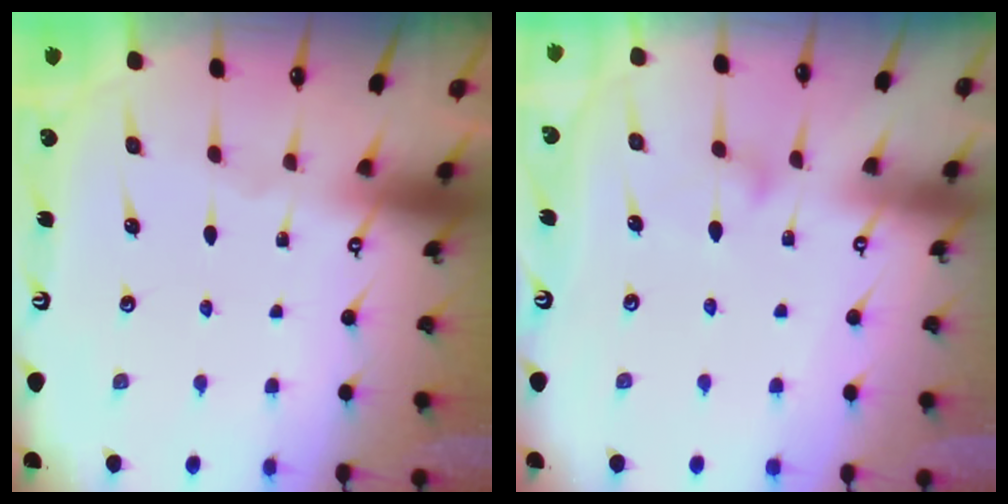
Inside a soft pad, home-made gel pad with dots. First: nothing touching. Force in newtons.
{"total": 8.4, "press": 8.4, "slide": 0.5}